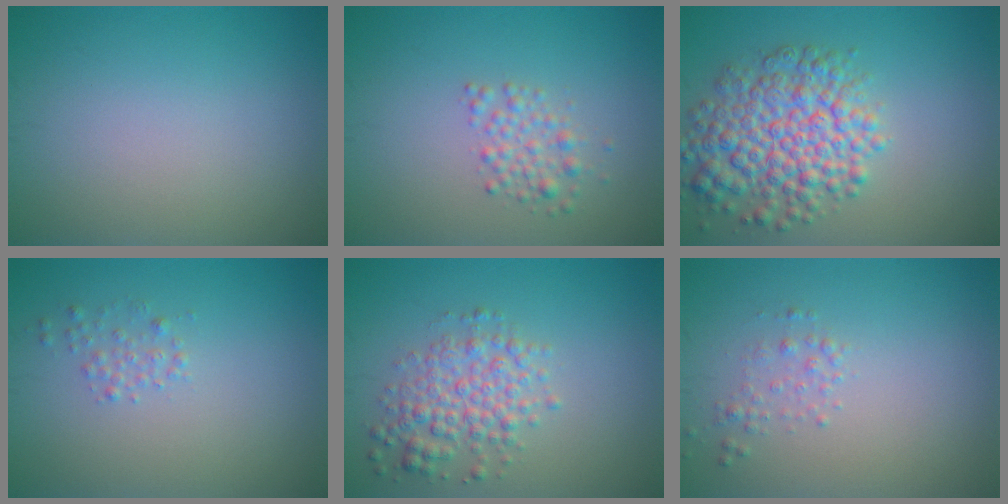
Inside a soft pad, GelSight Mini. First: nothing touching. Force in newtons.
{"total": 2.0, "press": 2.0, "slide": 0.1}
{"total": 7.1, "press": 7.1, "slide": 0.2}
{"total": 1.1, "press": 1.1, "slide": 0.0}
{"total": 3.8, "press": 3.8, "slide": 0.1}
{"total": 1.0, "press": 1.0, "slide": 0.0}